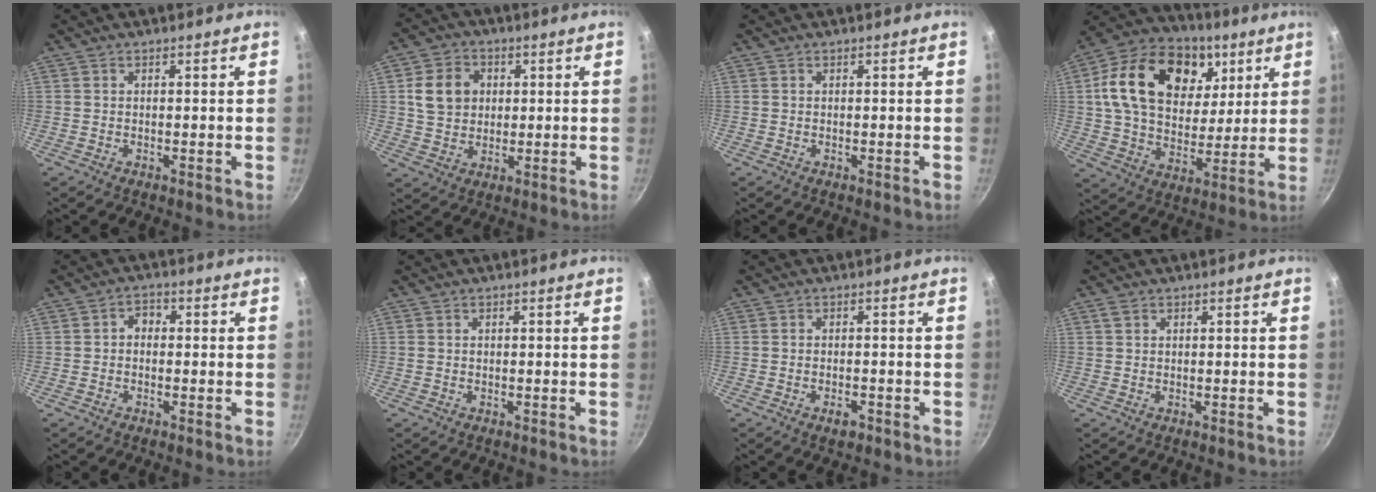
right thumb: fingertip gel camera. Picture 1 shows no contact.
{"total": 8.8, "force": [1.8, 7.4, 4.5], "torque": [-0.056, 0.006, 0.027]}
{"total": 0.0}
{"total": 24.6, "force": [8.5, 17.0, 15.6], "torque": [-0.251, -0.009, 0.134]}
{"total": 2.6, "force": [-0.2, 2.1, 1.6], "torque": [-0.015, 0.010, -0.010]}
{"total": 0.0}
{"total": 2.4, "force": [-1.4, 1.2, 1.6], "torque": [-0.025, 0.009, -0.022]}
{"total": 1.0, "force": [0.5, 0.7, 0.6], "torque": [-0.011, 0.000, 0.010]}